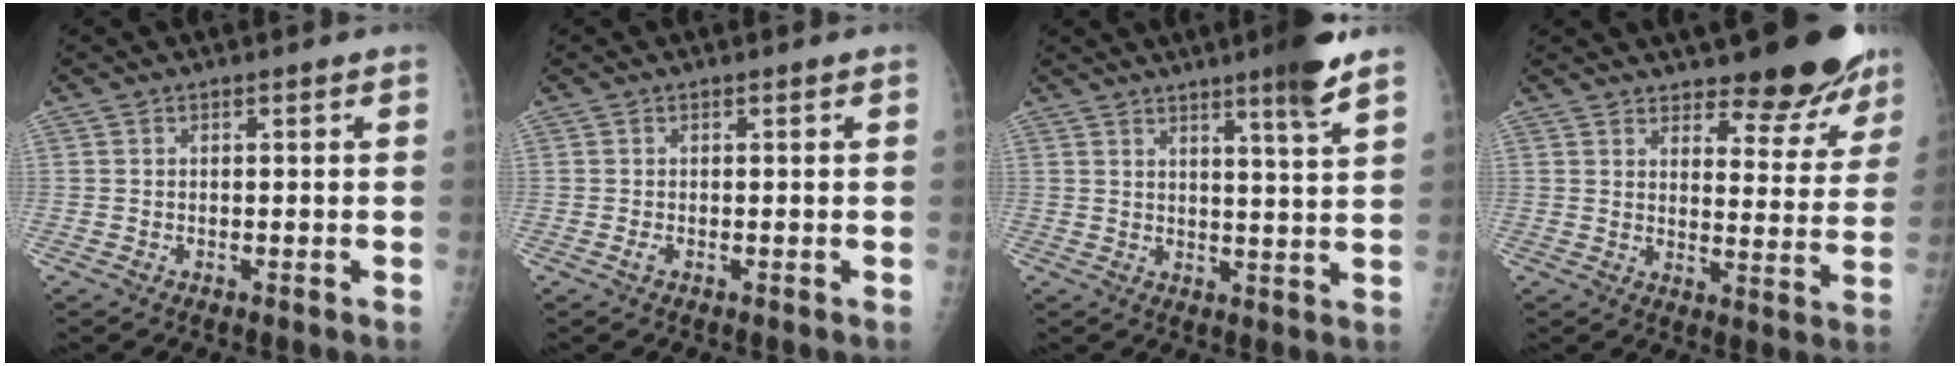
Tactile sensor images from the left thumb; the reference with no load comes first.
{"total": 0.9, "force": [0.2, 0.3, 0.8], "torque": [-0.018, 0.004, 0.004]}
{"total": 8.0, "force": [5.5, -0.3, 5.8], "torque": [-0.079, -0.035, 0.078]}
{"total": 14.0, "force": [11.6, 4.5, 6.4], "torque": [-0.037, -0.089, 0.146]}